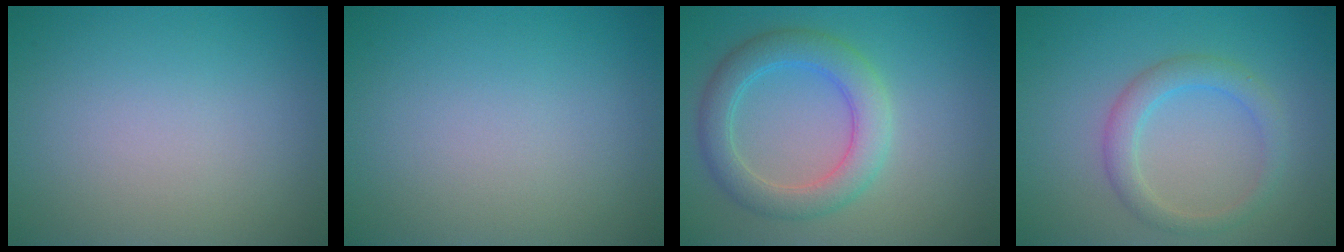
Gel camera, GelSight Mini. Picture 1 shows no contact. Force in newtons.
{"total": 0.0}
{"total": 4.4, "press": 4.4, "slide": 0.2}
{"total": 2.7, "press": 2.7, "slide": 0.1}